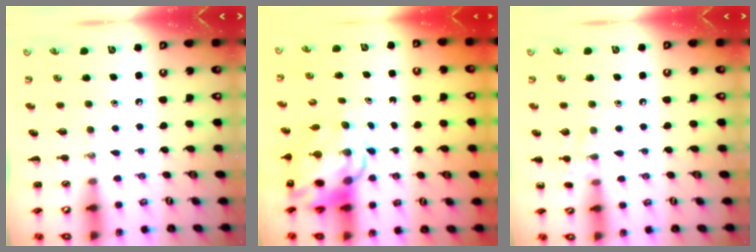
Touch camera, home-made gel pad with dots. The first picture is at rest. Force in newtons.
{"total": 11.5, "press": 11.1, "slide": 3.0}
{"total": 6.5, "press": 6.2, "slide": 2.1}